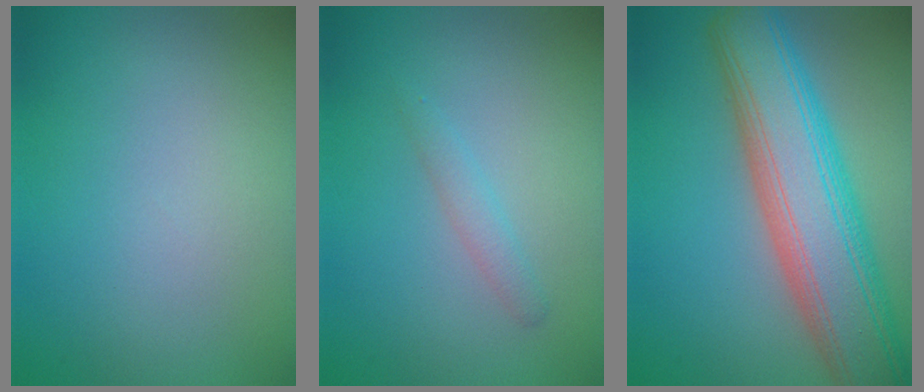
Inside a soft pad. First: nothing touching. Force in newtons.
{"total": 1.2, "press": 1.2, "slide": 0.0}
{"total": 10.5, "press": 10.5, "slide": 0.4}